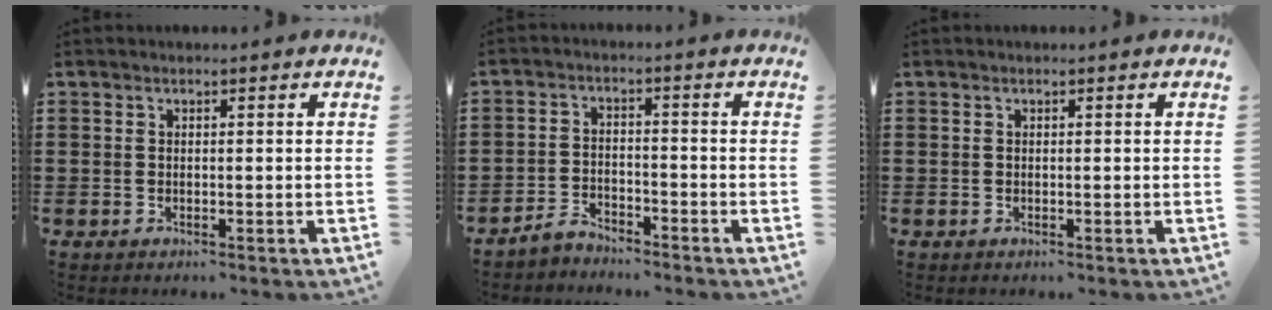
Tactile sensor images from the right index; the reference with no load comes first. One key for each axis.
{"total": 3.2, "fx": -3.1, "fy": 0.5, "fz": 0.2, "tx": -0.010, "ty": 0.007, "tz": -0.066}
{"total": 0.0}